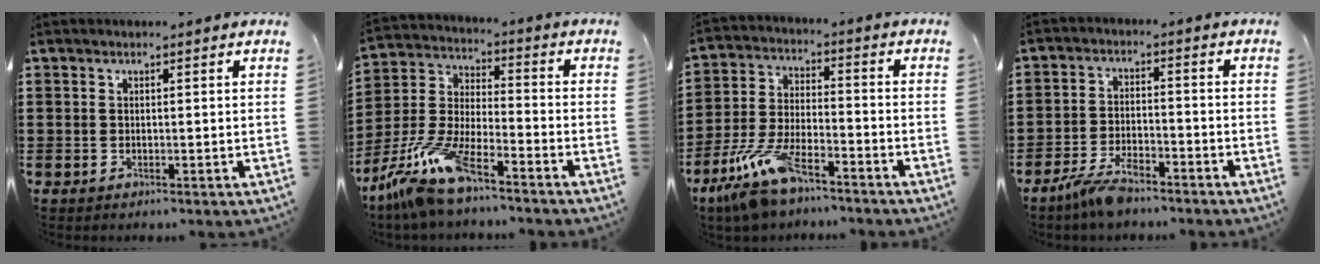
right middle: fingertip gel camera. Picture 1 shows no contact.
{"total": 10.9, "force": [-8.8, 1.6, 6.2], "torque": [-0.150, 0.003, -0.180]}
{"total": 9.9, "force": [-7.8, 2.3, 5.7], "torque": [-0.137, 0.001, -0.156]}
{"total": 5.2, "force": [-4.3, 1.3, 2.6], "torque": [-0.062, 0.000, -0.085]}